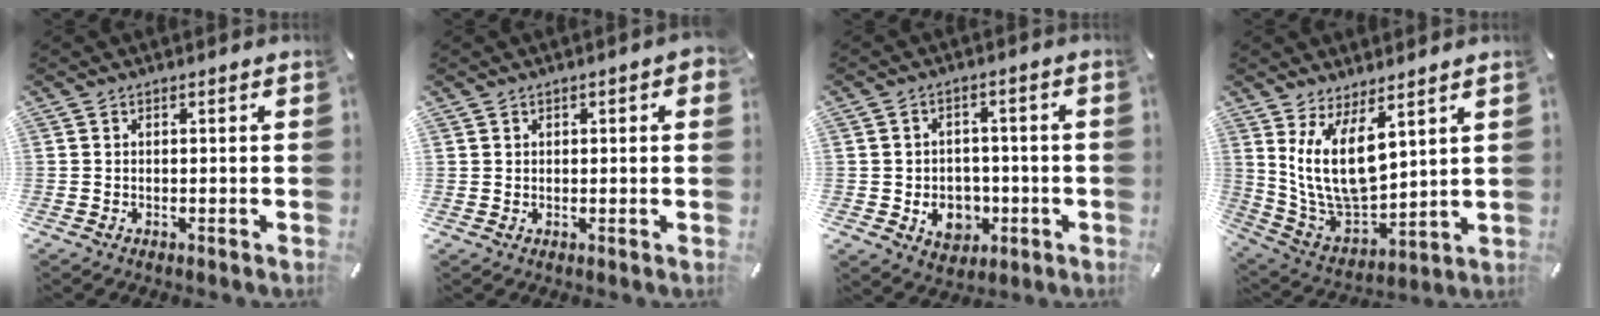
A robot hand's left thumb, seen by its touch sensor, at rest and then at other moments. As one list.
[{"total": 1.3, "force": [0.6, 1.1, 0.4], "torque": [0.002, 0.000, 0.008]}, {"total": 7.8, "force": [-1.9, 6.7, 3.5], "torque": [-0.052, 0.012, -0.029]}, {"total": 14.0, "force": [6.3, 7.2, 10.3], "torque": [-0.228, -0.045, 0.118]}]